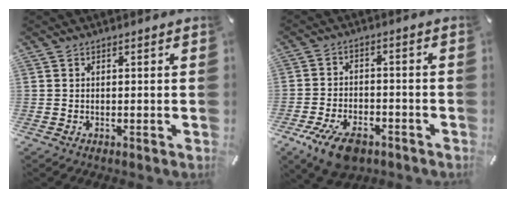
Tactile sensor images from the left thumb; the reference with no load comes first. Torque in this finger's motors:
{"motor_torque": [0.53, 2.99, 0.80, 0.58, 0.06]}